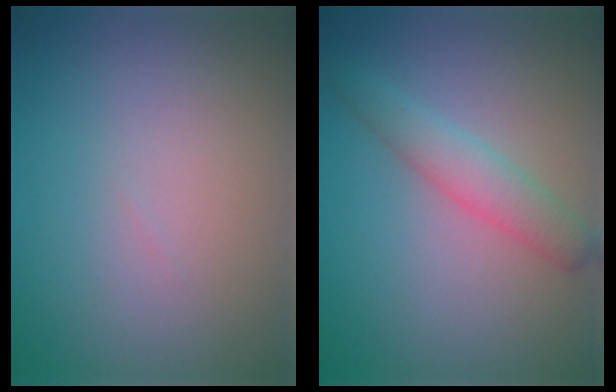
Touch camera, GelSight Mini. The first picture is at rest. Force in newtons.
{"total": 2.9, "press": 2.9, "slide": 0.1}